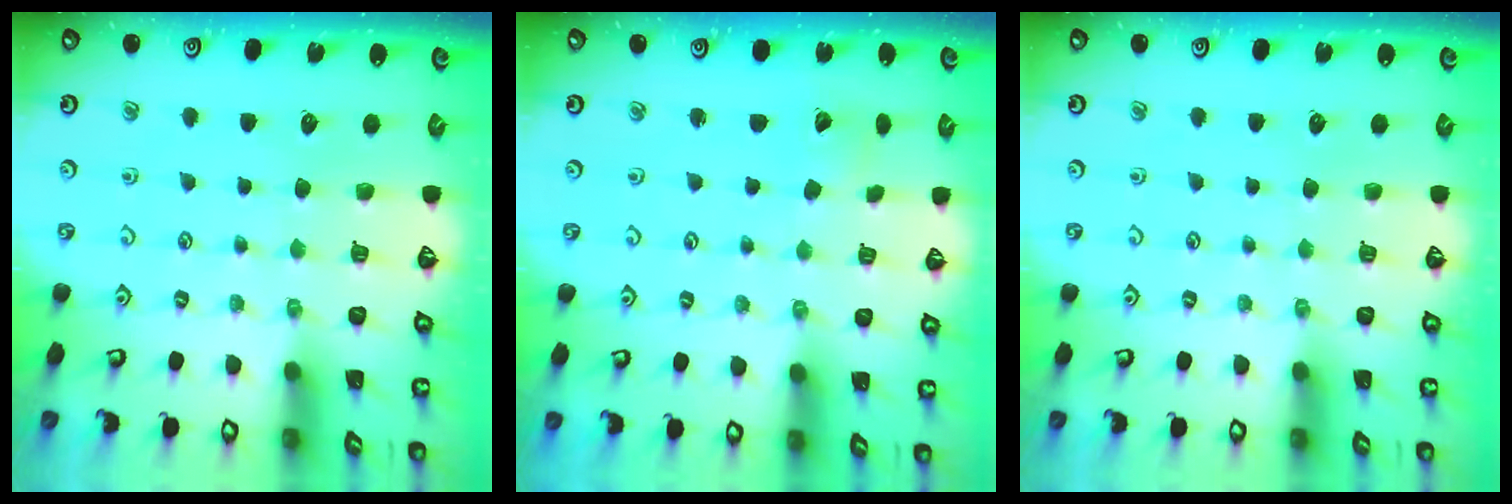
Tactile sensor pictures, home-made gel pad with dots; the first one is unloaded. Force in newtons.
{"total": 2.4, "press": 2.4, "slide": 0.2}
{"total": 0.0}